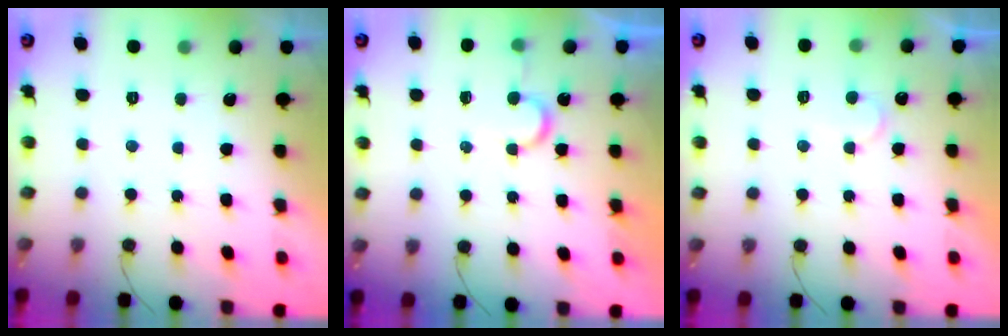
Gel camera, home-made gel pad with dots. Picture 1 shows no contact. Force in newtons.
{"total": 6.8, "press": 6.8, "slide": 0.3}
{"total": 7.0, "press": 6.9, "slide": 0.5}